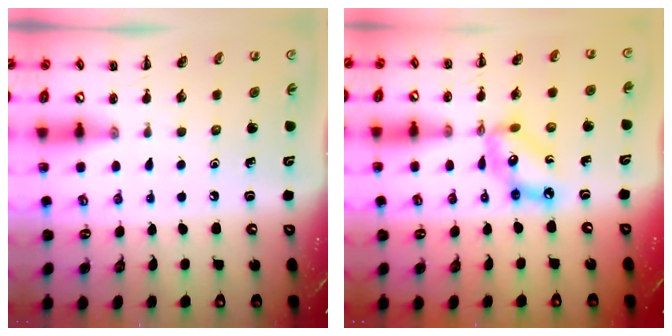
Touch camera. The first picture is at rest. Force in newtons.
{"total": 9.9, "press": 9.6, "slide": 2.3}